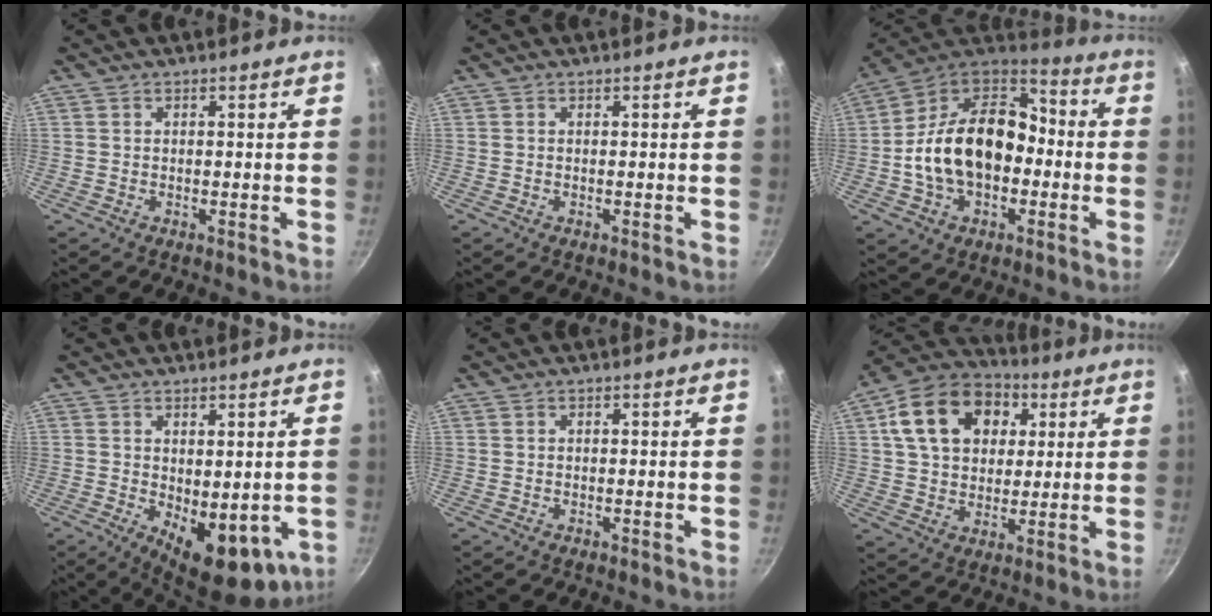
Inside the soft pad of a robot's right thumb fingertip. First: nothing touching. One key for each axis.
{"total": 0.0}
{"total": 21.2, "fx": -2.7, "fy": 14.6, "fz": 15.1, "tx": -0.241, "ty": 0.057, "tz": -0.054}
{"total": 11.6, "fx": -1.6, "fy": 6.0, "fz": 9.9, "tx": -0.112, "ty": -0.015, "tz": -0.006}
{"total": 0.0}
{"total": 18.3, "fx": 5.7, "fy": 13.4, "fz": 11.1, "tx": -0.167, "ty": 0.014, "tz": 0.088}